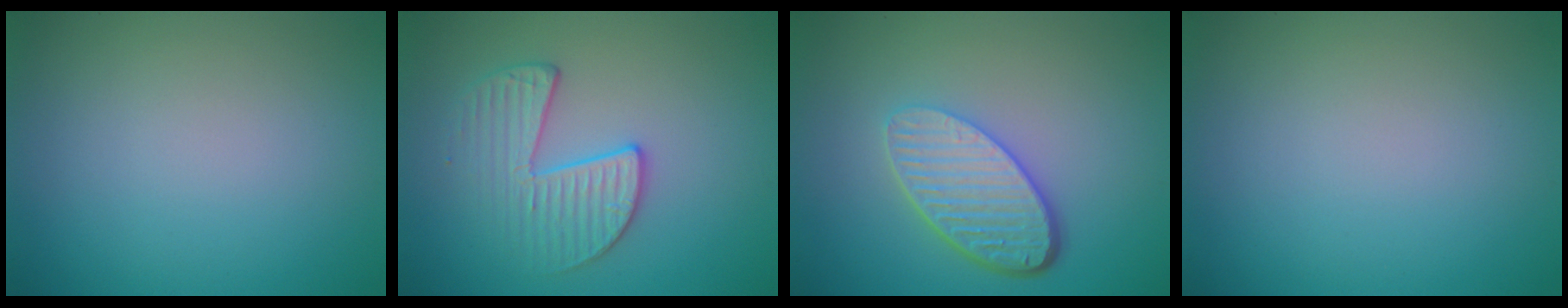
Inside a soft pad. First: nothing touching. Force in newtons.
{"total": 3.3, "press": 3.1, "slide": 1.1}
{"total": 5.3, "press": 3.9, "slide": 3.7}
{"total": 0.0}